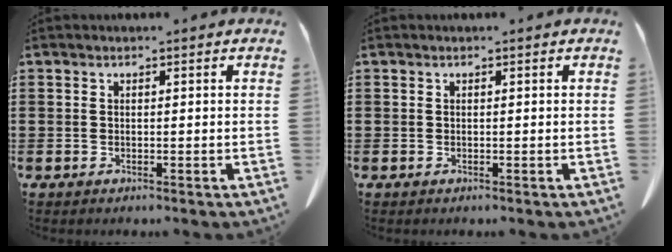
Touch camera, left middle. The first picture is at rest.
{"total": 0.0}